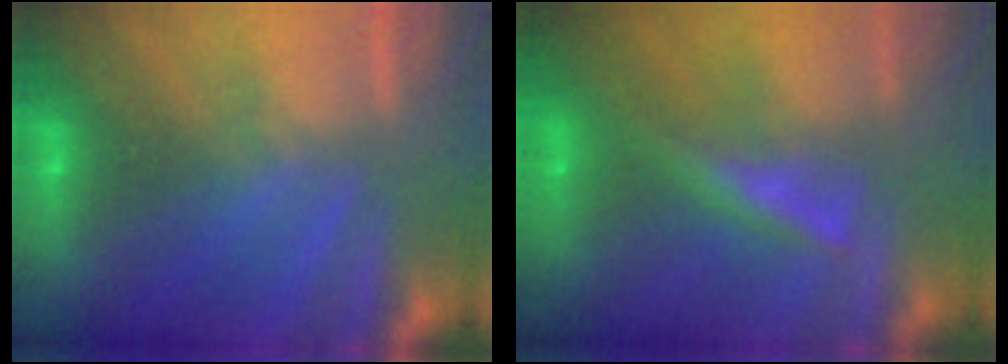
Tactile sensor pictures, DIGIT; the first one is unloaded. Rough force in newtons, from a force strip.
{"total": 2.4}